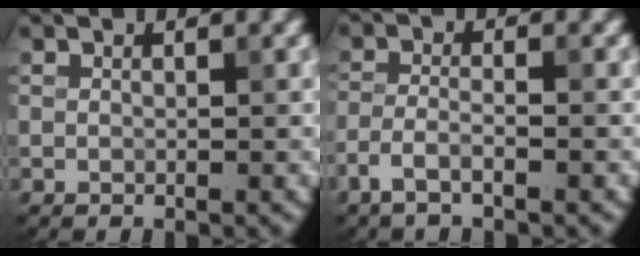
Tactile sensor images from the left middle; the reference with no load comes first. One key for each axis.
{"total": 2.3, "fx": -1.6, "fy": 0.5, "fz": 1.6, "tx": -0.034, "ty": 0.003, "tz": -0.040}